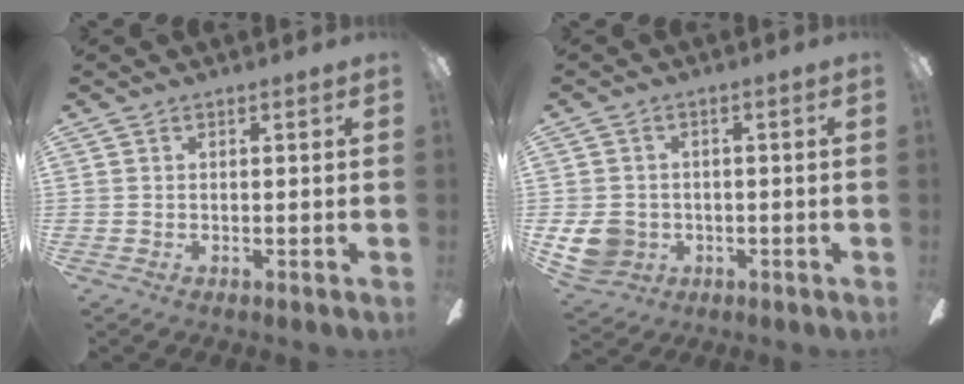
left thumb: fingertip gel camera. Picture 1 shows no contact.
{"total": 7.4, "force": [-1.2, 6.7, 3.0], "torque": [-0.065, 0.005, -0.025]}